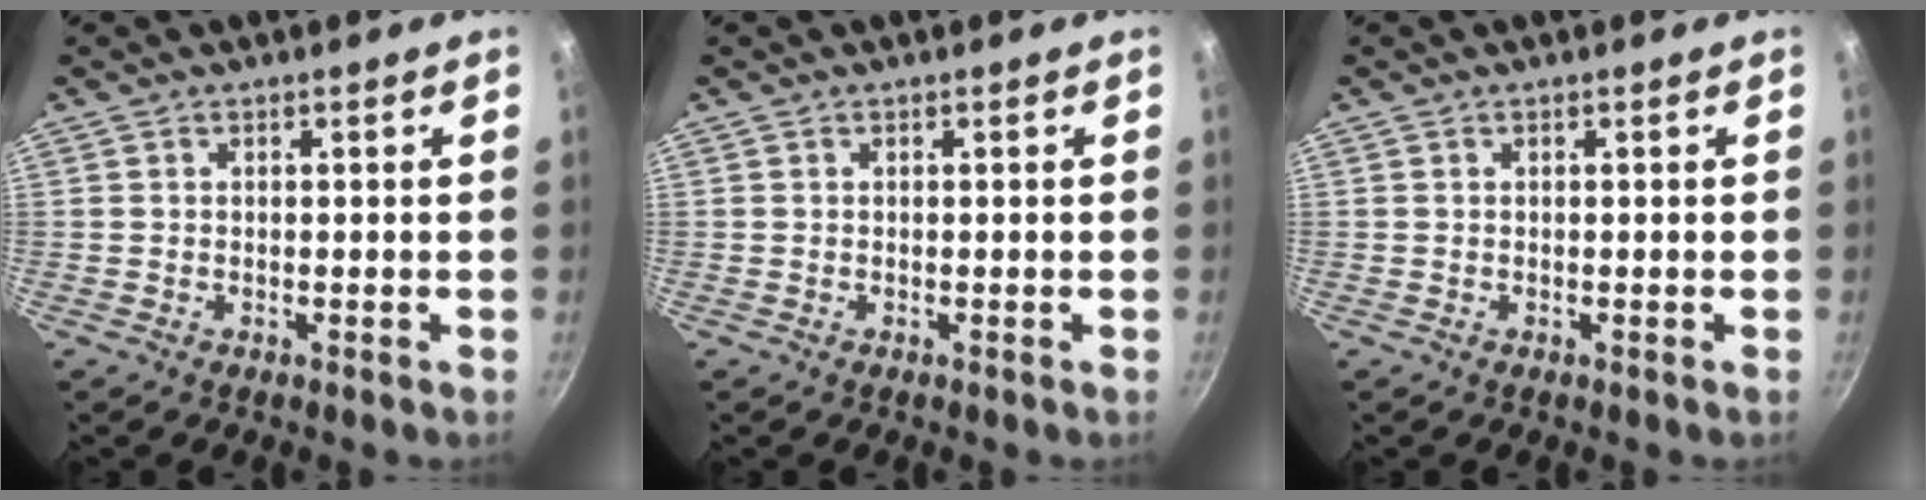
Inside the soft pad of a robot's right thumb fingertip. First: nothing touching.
{"total": 0.0}
{"total": 0.0}